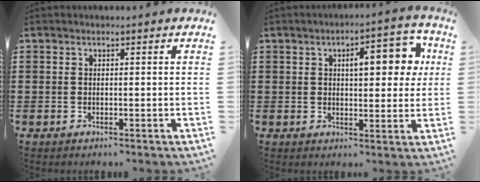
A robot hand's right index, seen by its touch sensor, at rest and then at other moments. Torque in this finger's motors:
{"motor_torque": [1.16, -0.33, 0.58, 0.11]}